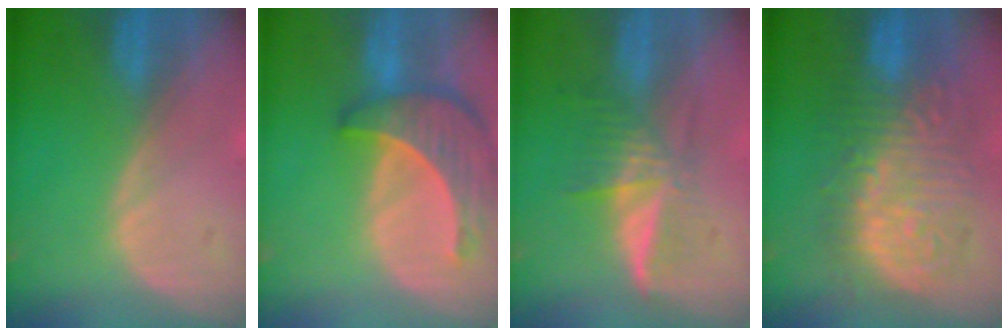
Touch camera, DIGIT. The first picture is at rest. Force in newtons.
{"total": 8.4, "press": 7.8, "slide": 3.3}
{"total": 5.9, "press": 5.4, "slide": 2.4}
{"total": 12.5, "press": 12.4, "slide": 1.1}